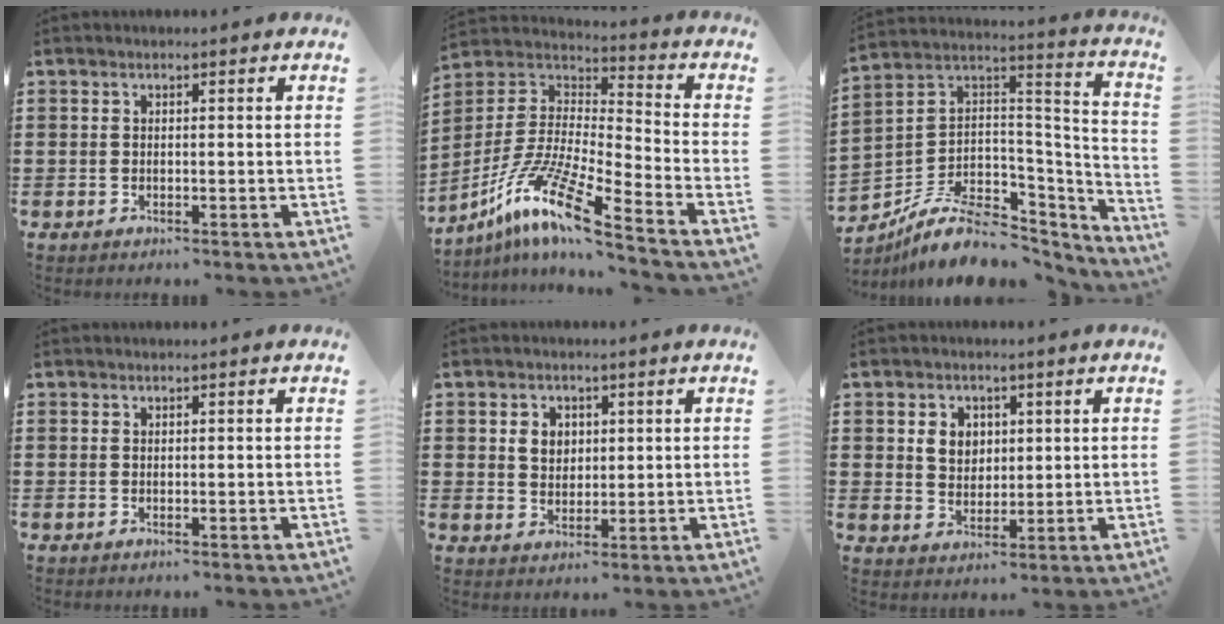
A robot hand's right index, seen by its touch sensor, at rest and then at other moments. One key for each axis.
{"total": 12.9, "fx": -9.9, "fy": 0.7, "fz": 8.3, "tx": -0.178, "ty": -0.002, "tz": -0.197}
{"total": 9.6, "fx": -6.0, "fy": 5.4, "fz": 5.3, "tx": -0.105, "ty": 0.014, "tz": -0.108}
{"total": 0.0}
{"total": 3.5, "fx": 1.0, "fy": 2.8, "fz": 1.7, "tx": -0.043, "ty": 0.012, "tz": 0.017}
{"total": 4.1, "fx": 1.3, "fy": 3.4, "fz": 1.8, "tx": -0.048, "ty": 0.013, "tz": 0.022}